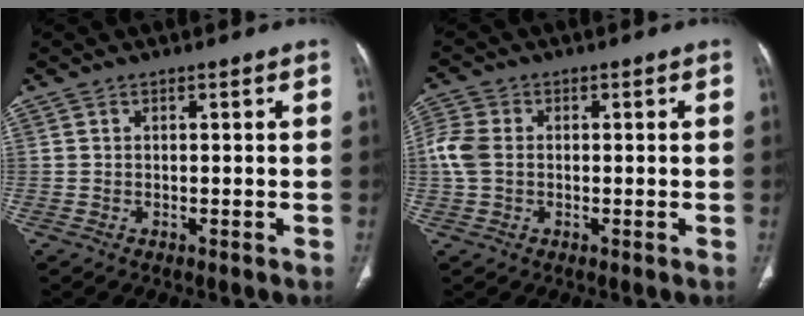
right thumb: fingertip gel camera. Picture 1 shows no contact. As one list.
[{"total": 5.1, "force": [0.0, 3.8, 3.4], "torque": [-0.096, 0.011, -0.005]}]